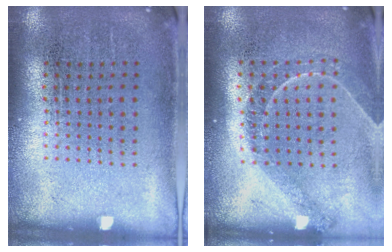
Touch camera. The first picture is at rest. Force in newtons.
{"total": 1.2, "press": 1.1, "slide": 0.4}